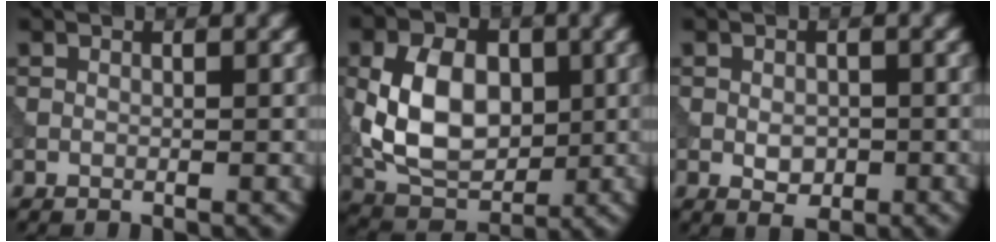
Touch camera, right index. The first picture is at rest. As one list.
[{"total": 7.5, "force": [0.3, 5.0, 5.6], "torque": [-0.109, 0.002, 0.003]}, {"total": 2.0, "force": [-0.5, 1.3, 1.5], "torque": [-0.026, -0.001, -0.008]}]